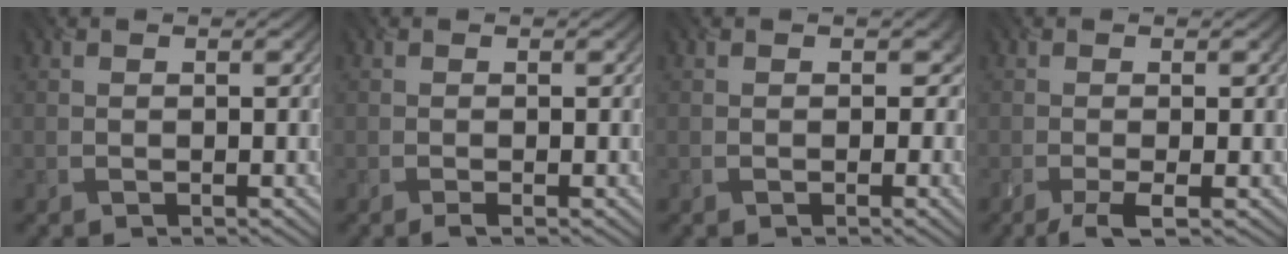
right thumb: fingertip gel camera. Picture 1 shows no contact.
{"total": 0.8, "force": [-0.4, 0.1, 0.6], "torque": [-0.013, -0.001, -0.008]}
{"total": 2.3, "force": [-0.5, 2.0, 1.0], "torque": [-0.011, -0.015, -0.007]}
{"total": 2.6, "force": [-1.6, 0.5, 2.1], "torque": [-0.040, -0.002, -0.031]}